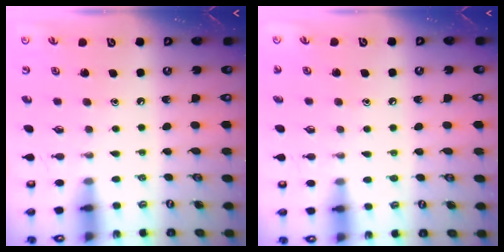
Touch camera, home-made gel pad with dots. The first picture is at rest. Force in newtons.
{"total": 3.8, "press": 3.8, "slide": 0.4}